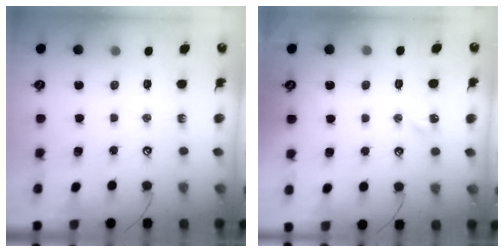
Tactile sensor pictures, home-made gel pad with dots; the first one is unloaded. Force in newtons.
{"total": 2.0, "press": 1.9, "slide": 0.3}